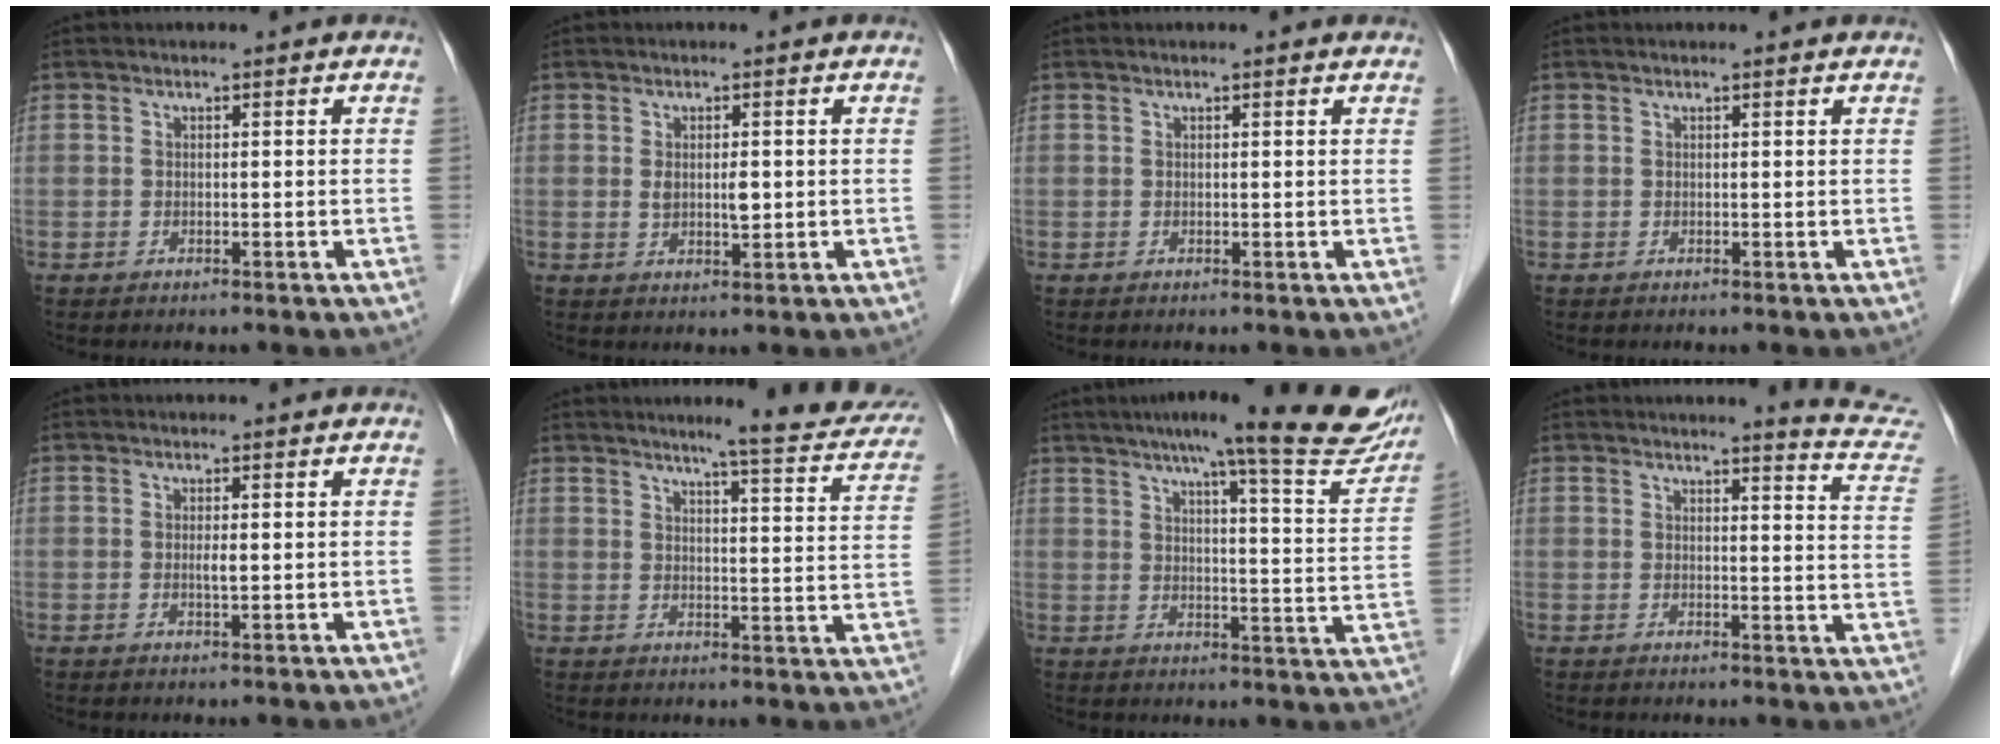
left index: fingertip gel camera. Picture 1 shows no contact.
{"total": 2.9, "force": [0.2, 1.1, 2.7], "torque": [-0.046, -0.004, 0.004]}
{"total": 0.9, "force": [0.7, 0.1, 0.6], "torque": [-0.010, 0.009, 0.009]}
{"total": 0.8, "force": [0.7, -0.1, 0.4], "torque": [-0.014, 0.006, 0.011]}
{"total": 1.3, "force": [0.0, 0.2, 1.3], "torque": [-0.026, -0.001, 0.000]}
{"total": 12.9, "force": [11.3, 0.8, 6.2], "torque": [-0.063, -0.026, 0.117]}
{"total": 21.6, "force": [18.0, 1.9, 11.9], "torque": [-0.155, -0.019, 0.214]}
{"total": 9.0, "force": [8.9, -0.6, 1.4], "torque": [-0.008, -0.076, 0.074]}